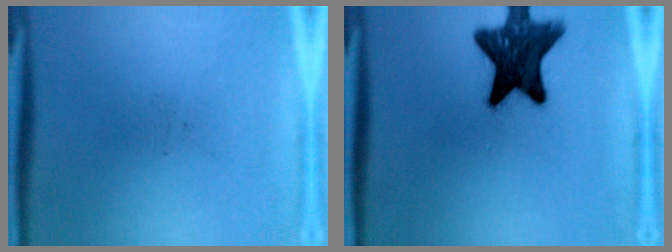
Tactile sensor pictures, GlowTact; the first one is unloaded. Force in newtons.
{"total": 14.4}